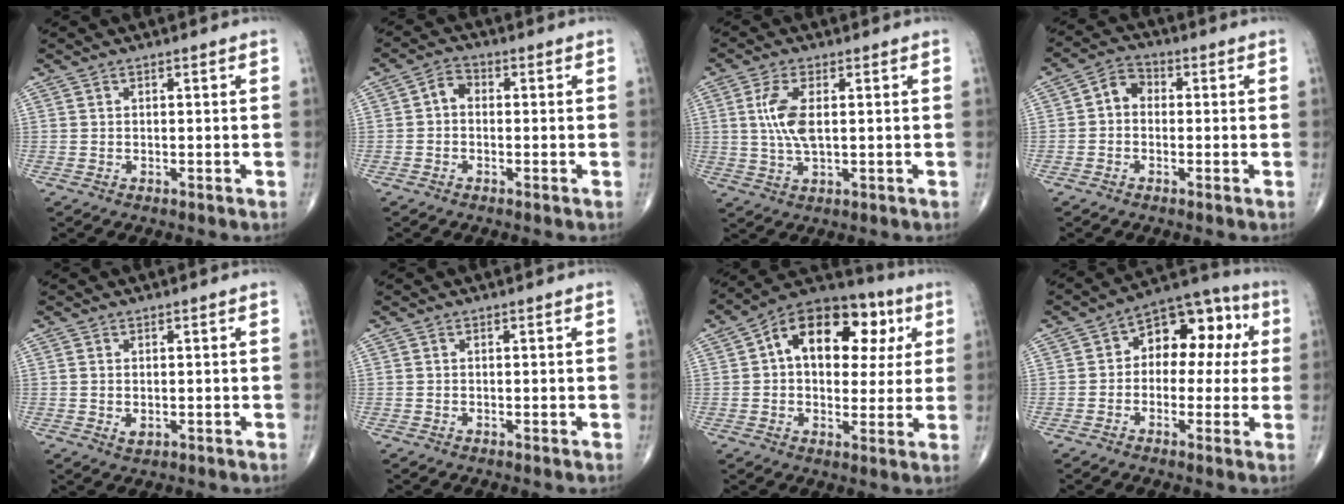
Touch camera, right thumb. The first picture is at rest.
{"total": 3.0, "force": [-0.2, 2.2, 2.0], "torque": [-0.023, 0.012, -0.015]}
{"total": 6.7, "force": [1.0, 2.7, 6.1], "torque": [-0.137, -0.002, 0.021]}
{"total": 4.5, "force": [-0.2, 3.6, 2.8], "torque": [-0.030, 0.016, -0.018]}
{"total": 1.7, "force": [-0.1, 1.0, 1.3], "torque": [-0.024, -0.002, 0.000]}
{"total": 0.0}
{"total": 19.1, "force": [5.1, 11.9, 14.1], "torque": [-0.163, 0.021, 0.067]}
{"total": 13.1, "force": [1.8, 8.6, 9.8], "torque": [-0.080, 0.043, 0.010]}